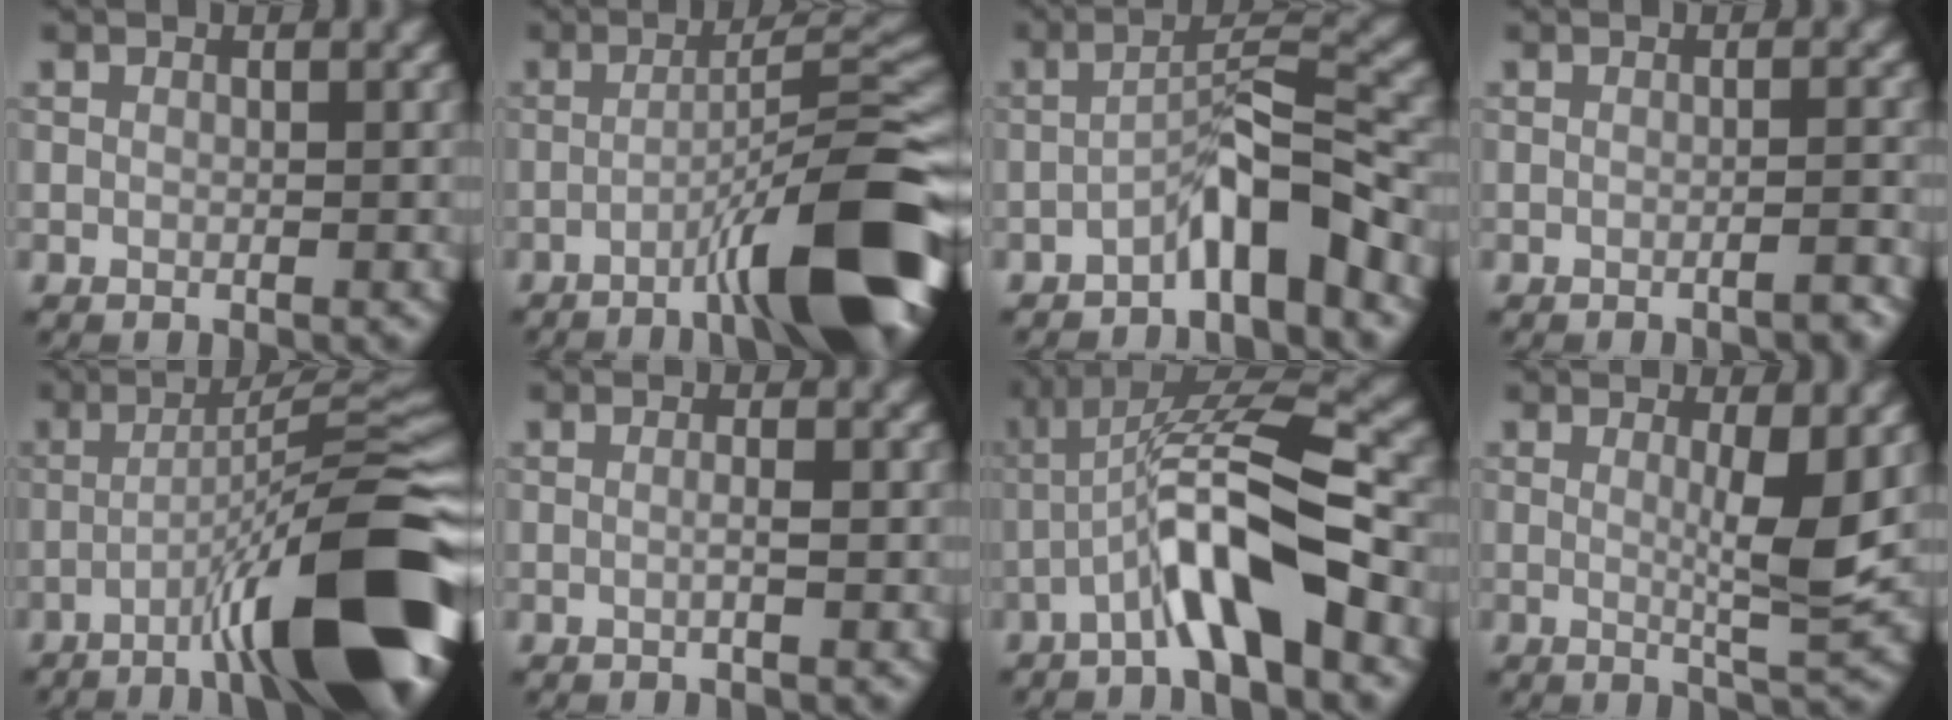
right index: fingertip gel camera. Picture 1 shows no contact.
{"total": 11.5, "force": [-5.7, 1.5, 9.9], "torque": [-0.133, 0.017, -0.091]}
{"total": 4.8, "force": [-2.9, 0.8, 3.7], "torque": [-0.059, 0.024, -0.054]}
{"total": 1.8, "force": [-1.1, 0.3, 1.4], "torque": [-0.008, 0.007, -0.025]}
{"total": 15.3, "force": [-6.9, 2.5, 13.5], "torque": [-0.195, 0.014, -0.107]}
{"total": 1.3, "force": [-0.1, 0.2, 1.3], "torque": [-0.015, -0.005, -0.005]}
{"total": 8.5, "force": [-3.6, 1.6, 7.6], "torque": [-0.127, 0.022, -0.069]}
{"total": 4.3, "force": [0.5, 0.6, 4.2], "torque": [-0.061, -0.011, 0.010]}